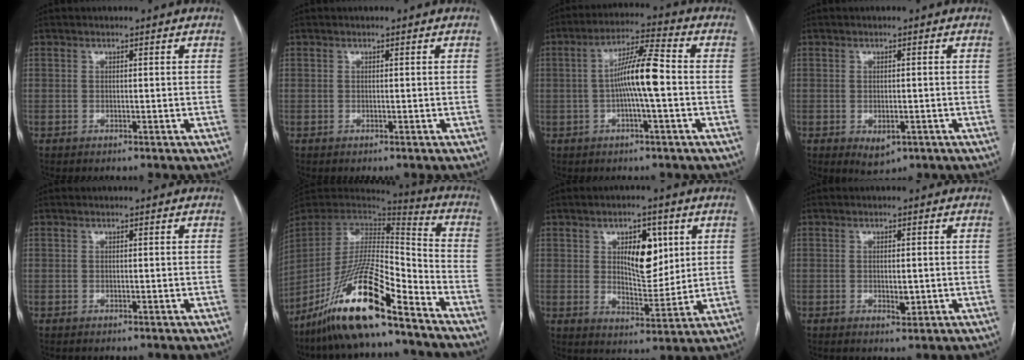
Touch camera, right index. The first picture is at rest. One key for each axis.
{"total": 0.0}
{"total": 8.7, "fx": -0.8, "fy": 0.4, "fz": 8.7, "tx": -0.158, "ty": 0.016, "tz": -0.020}
{"total": 3.1, "fx": -1.2, "fy": 1.7, "fz": 2.2, "tx": -0.031, "ty": -0.003, "tz": -0.006}
{"total": 0.0}
{"total": 19.0, "fx": -13.1, "fy": 2.6, "fz": 13.5, "tx": -0.281, "ty": -0.025, "tz": -0.245}
{"total": 8.5, "fx": 3.0, "fy": 3.9, "fz": 7.0, "tx": -0.105, "ty": 0.002, "tz": 0.054}
{"total": 2.1, "fx": -0.3, "fy": 0.9, "fz": 1.9, "tx": -0.033, "ty": -0.003, "tz": 0.000}